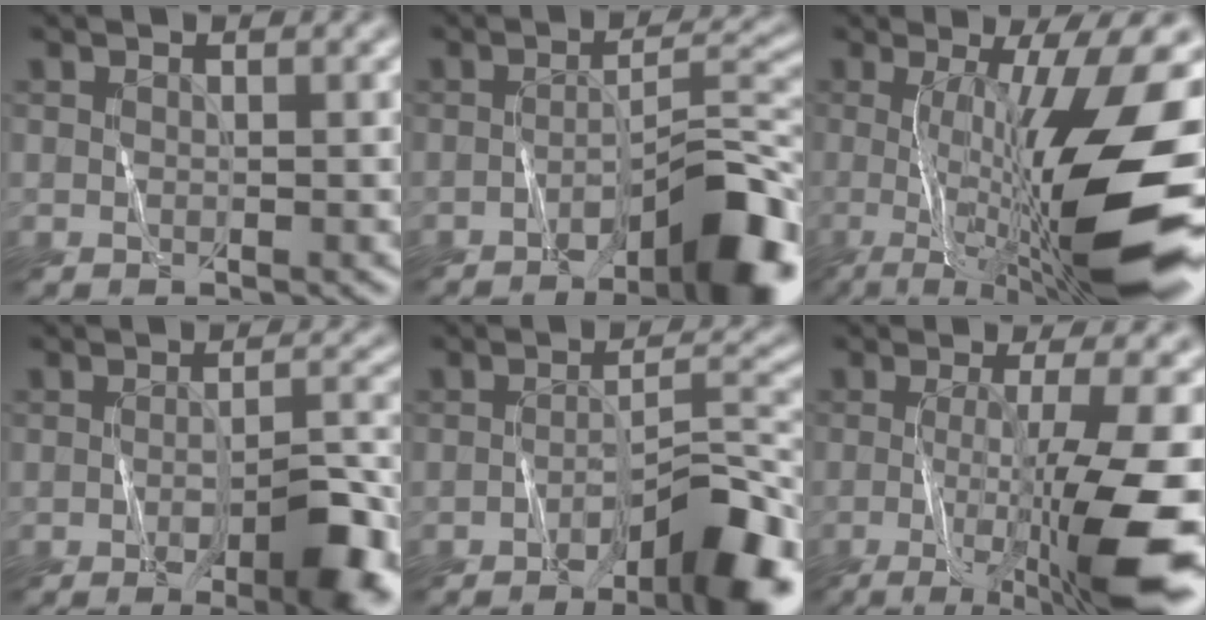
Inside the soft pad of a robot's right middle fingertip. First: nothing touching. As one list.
[{"total": 8.2, "force": [-4.6, 1.6, 6.6], "torque": [-0.095, 0.012, -0.072]}, {"total": 13.2, "force": [-1.3, 3.1, 12.7], "torque": [-0.207, -0.011, -0.020]}, {"total": 7.5, "force": [-3.3, 2.0, 6.4], "torque": [-0.097, -0.006, -0.045]}, {"total": 8.2, "force": [-4.8, 1.5, 6.5], "torque": [-0.094, 0.007, -0.074]}, {"total": 9.9, "force": [-2.5, 1.8, 9.4], "torque": [-0.149, -0.018, -0.041]}]